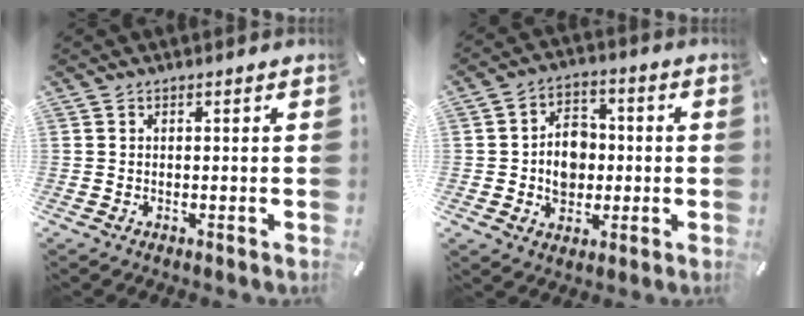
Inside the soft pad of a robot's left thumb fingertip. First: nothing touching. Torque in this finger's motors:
{"motor_torque": [0.71, 2.14, 0.04, 0.06, 0.06]}